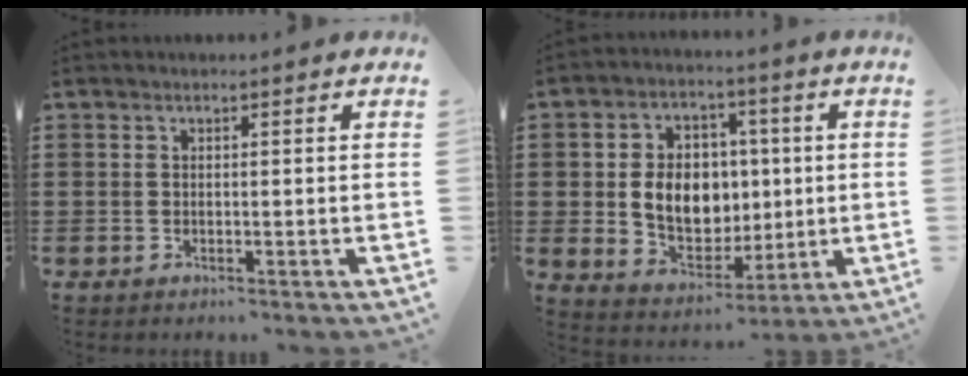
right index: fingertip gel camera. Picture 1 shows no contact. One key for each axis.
{"total": 9.4, "fx": 0.5, "fy": 7.3, "fz": 5.8, "tx": -0.113, "ty": 0.014, "tz": 0.007}